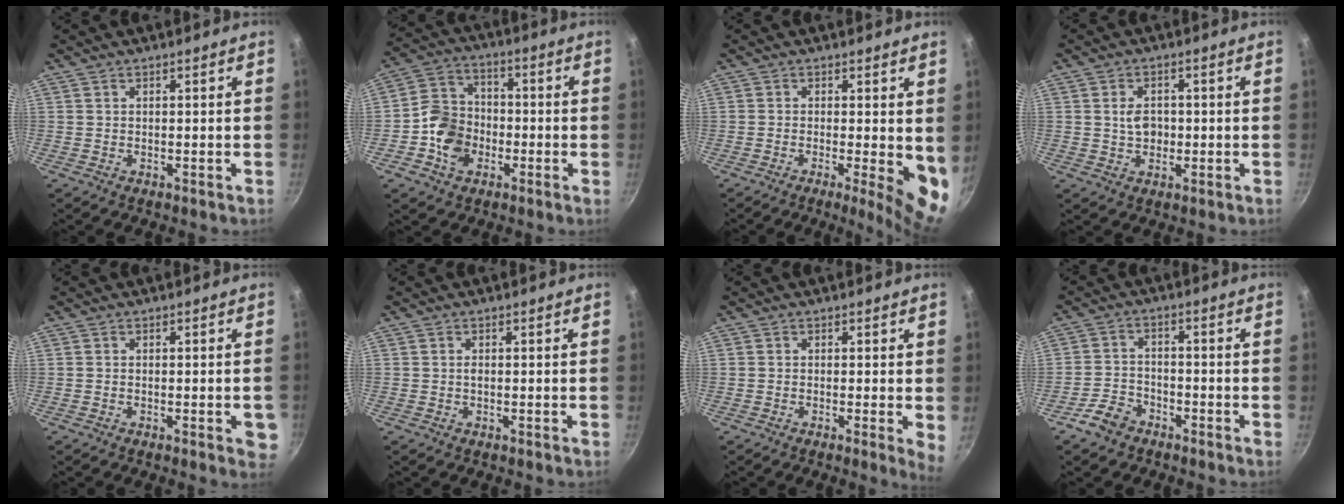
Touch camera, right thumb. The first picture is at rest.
{"total": 10.0, "force": [-3.0, 8.1, 5.1], "torque": [-0.072, 0.027, -0.072]}
{"total": 7.9, "force": [-0.9, 2.2, 7.5], "torque": [-0.091, -0.010, -0.008]}
{"total": 4.2, "force": [0.1, 3.2, 2.7], "torque": [-0.028, 0.005, 0.000]}
{"total": 3.4, "force": [-1.1, 1.2, 3.0], "torque": [-0.028, -0.001, -0.015]}
{"total": 0.7, "force": [-0.1, 0.5, 0.5], "torque": [-0.009, 0.003, -0.002]}
{"total": 3.2, "force": [-0.2, 0.8, 3.1], "torque": [-0.038, -0.008, -0.008]}
{"total": 5.4, "force": [-3.8, 3.3, 2.0], "torque": [-0.035, 0.037, -0.073]}